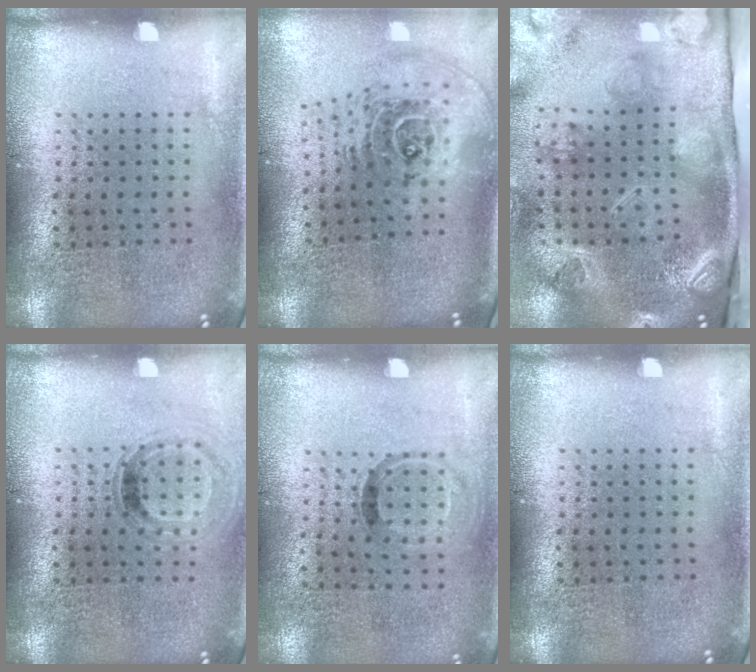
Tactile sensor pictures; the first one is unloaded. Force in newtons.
{"total": 2.5, "press": 1.8, "slide": 1.7}
{"total": 4.4, "press": 3.1, "slide": 3.0}
{"total": 0.9, "press": 0.9, "slide": 0.3}
{"total": 0.9, "press": 0.6, "slide": 0.7}
{"total": 0.0}